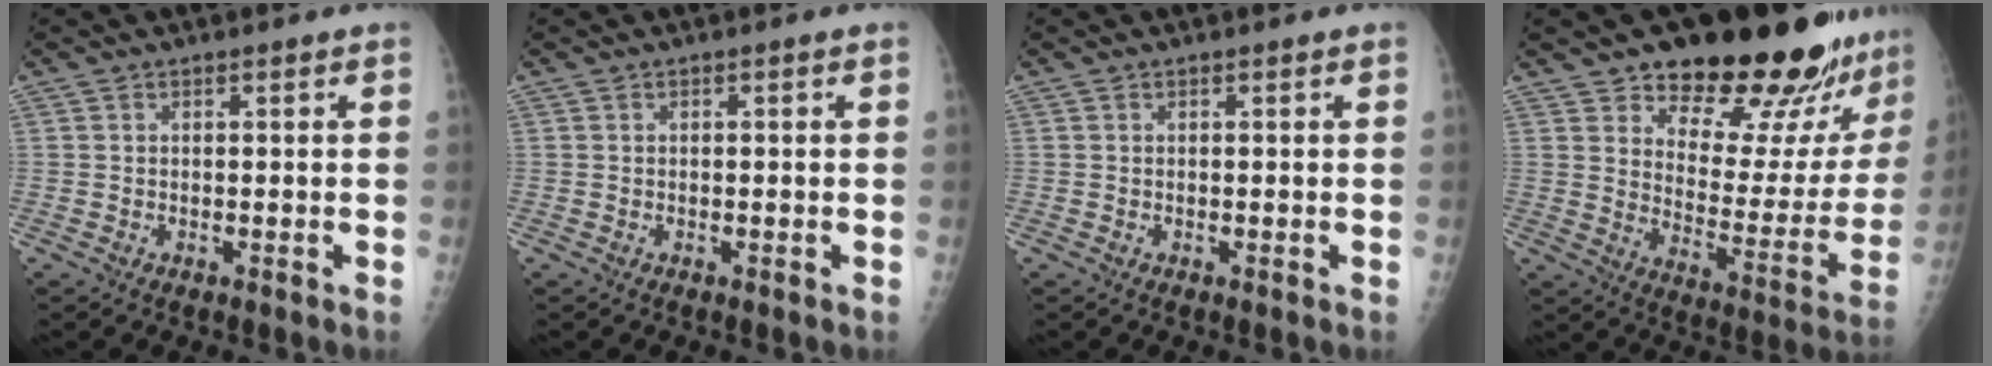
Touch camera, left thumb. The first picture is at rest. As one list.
[{"total": 0.0}, {"total": 0.0}, {"total": 24.7, "force": [19.0, 8.5, 13.3], "torque": [-0.138, -0.118, 0.256]}]